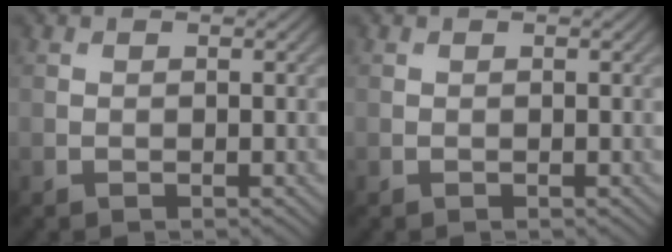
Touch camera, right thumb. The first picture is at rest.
{"total": 0.0}